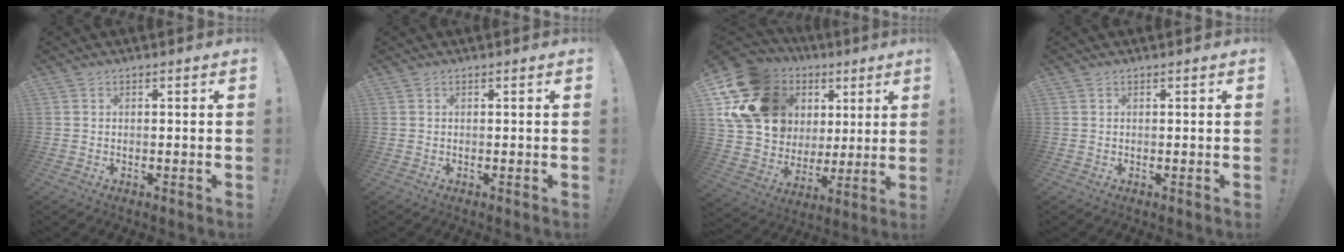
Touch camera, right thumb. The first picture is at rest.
{"total": 0.0}
{"total": 21.0, "force": [8.8, 16.2, 10.0], "torque": [-0.160, -0.045, 0.199]}
{"total": 0.0}